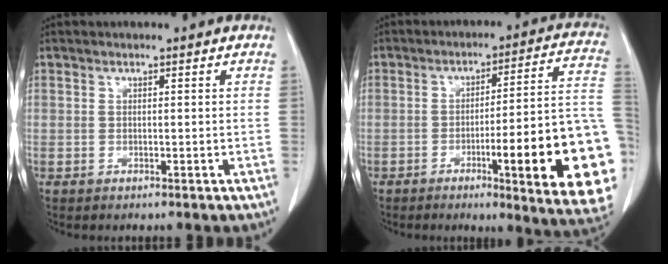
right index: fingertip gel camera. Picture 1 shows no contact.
{"total": 21.4, "force": [-6.2, 1.5, 20.4], "torque": [-0.166, 0.010, -0.075]}